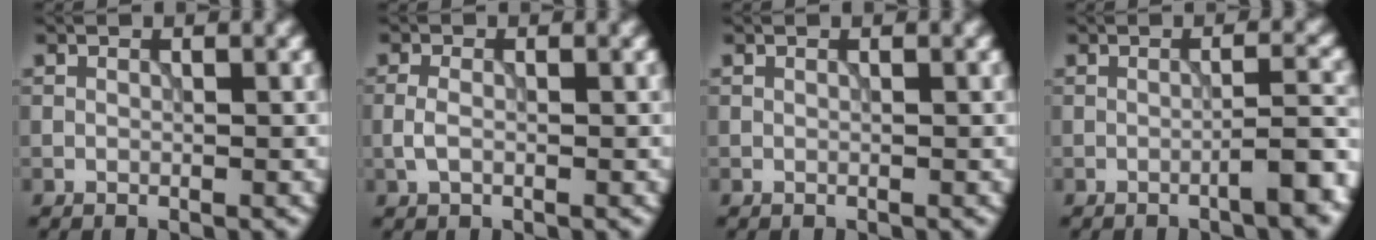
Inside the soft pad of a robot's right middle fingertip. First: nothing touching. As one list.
[{"total": 1.5, "force": [-0.3, 0.8, 1.2], "torque": [-0.028, 0.002, -0.011]}, {"total": 0.0}, {"total": 4.0, "force": [-1.9, 0.7, 3.4], "torque": [-0.039, 0.016, -0.037]}]